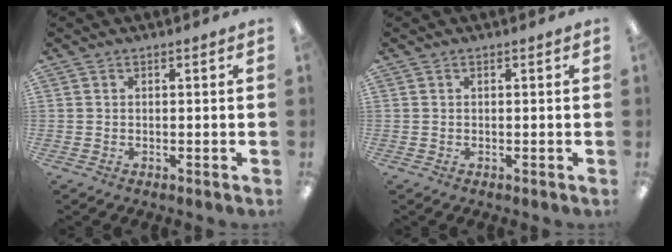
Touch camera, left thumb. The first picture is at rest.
{"total": 0.0}